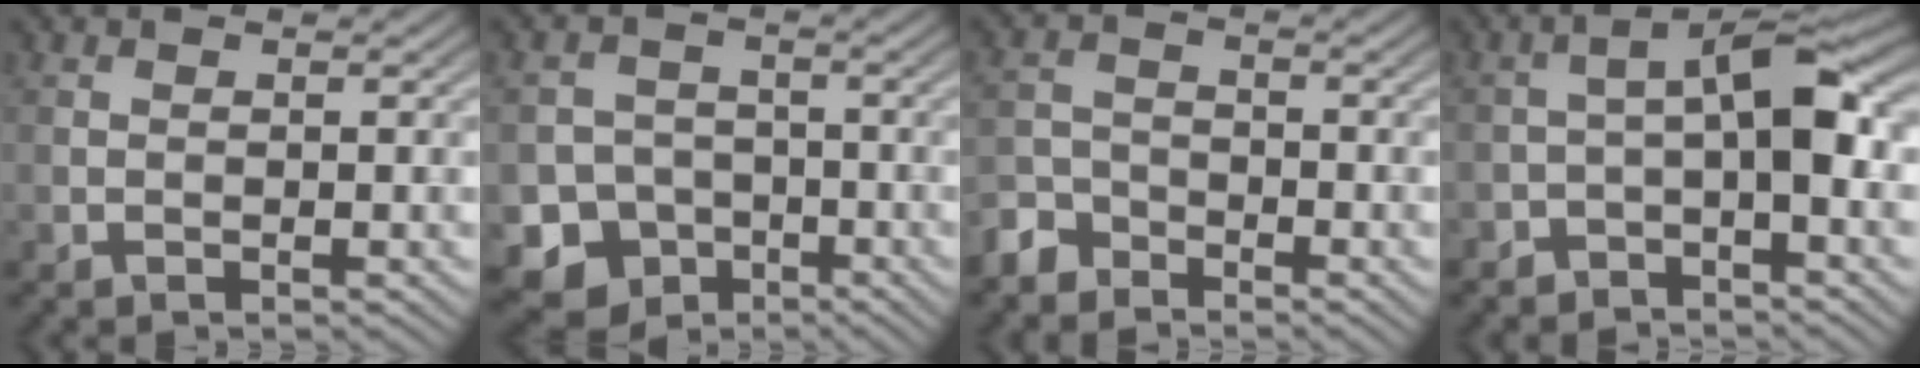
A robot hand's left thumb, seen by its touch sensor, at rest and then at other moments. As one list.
[{"total": 7.6, "force": [-3.7, 6.4, 1.8], "torque": [-0.027, -0.016, -0.087]}, {"total": 3.5, "force": [-3.0, 1.7, 0.8], "torque": [-0.016, -0.001, -0.075]}, {"total": 6.0, "force": [-1.9, 2.3, 5.3], "torque": [-0.077, 0.018, -0.043]}]